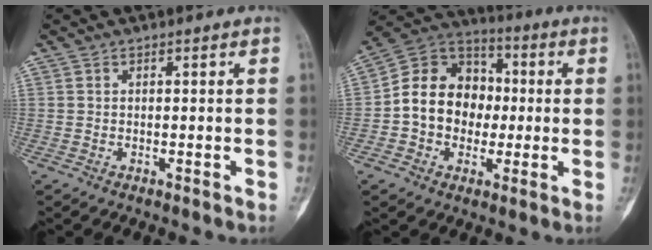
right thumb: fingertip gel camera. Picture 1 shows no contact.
{"total": 14.7, "force": [-0.7, 12.2, 8.3], "torque": [-0.098, 0.036, -0.020]}